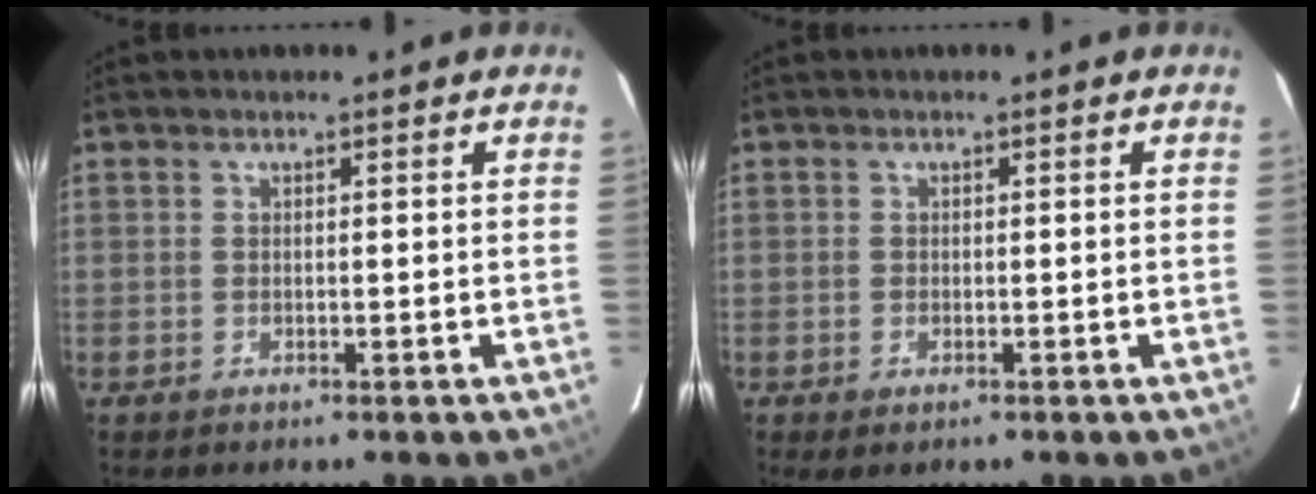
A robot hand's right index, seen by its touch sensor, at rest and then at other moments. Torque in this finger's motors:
{"motor_torque": [-0.03, 0.05, 0.00, 0.00]}